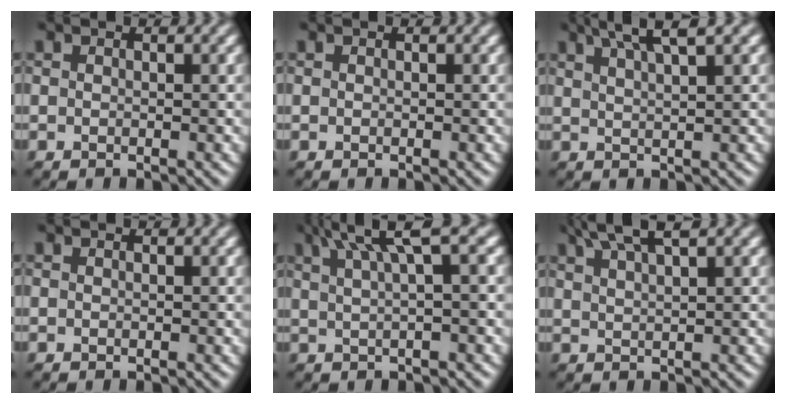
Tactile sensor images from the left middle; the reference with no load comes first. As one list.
[{"total": 0.0}, {"total": 4.3, "force": [3.1, 0.3, 2.9], "torque": [-0.044, 0.020, 0.045]}, {"total": 0.0}, {"total": 5.1, "force": [3.0, 0.7, 4.1], "torque": [-0.064, 0.023, 0.049]}, {"total": 4.3, "force": [3.3, 0.5, 2.7], "torque": [-0.049, 0.018, 0.051]}]